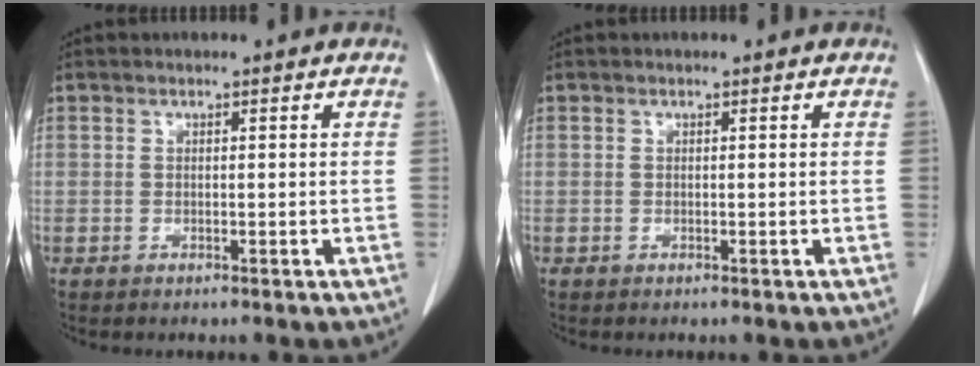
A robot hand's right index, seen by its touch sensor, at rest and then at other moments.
{"total": 0.0}